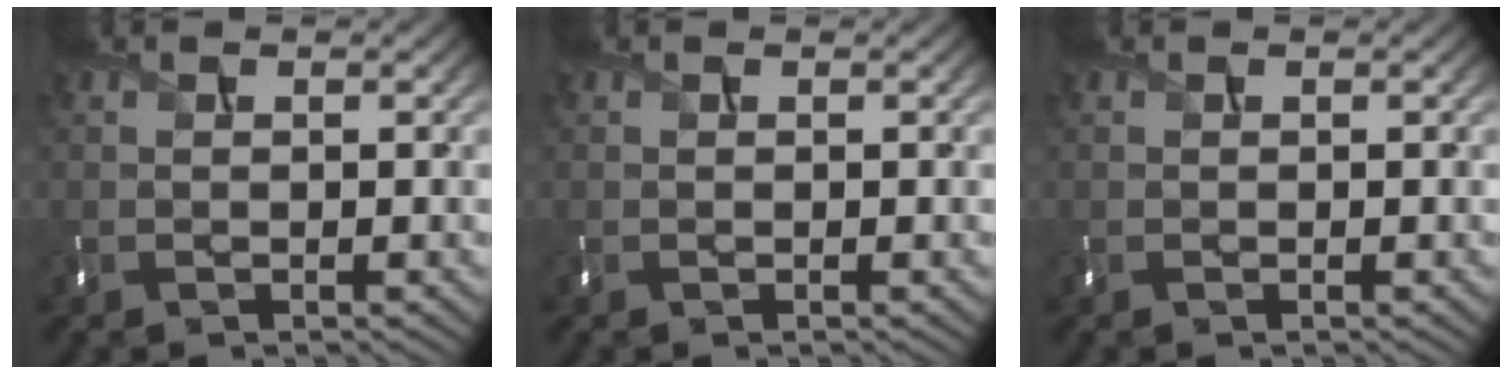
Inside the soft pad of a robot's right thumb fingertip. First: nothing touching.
{"total": 0.0}
{"total": 0.0}